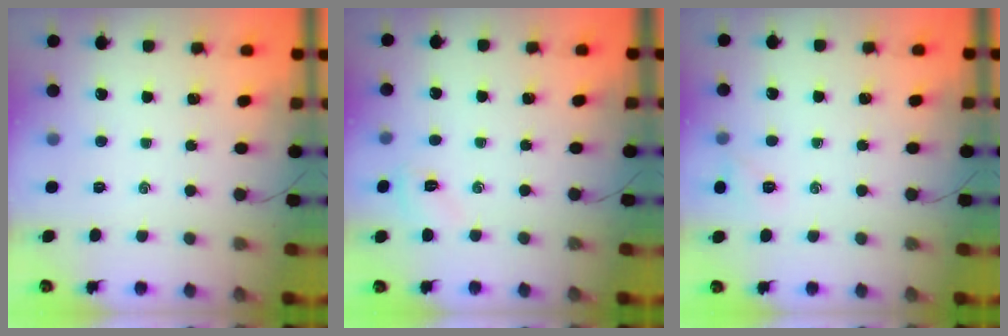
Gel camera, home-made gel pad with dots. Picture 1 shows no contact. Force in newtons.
{"total": 4.0, "press": 3.9, "slide": 1.1}
{"total": 6.5, "press": 6.3, "slide": 1.6}